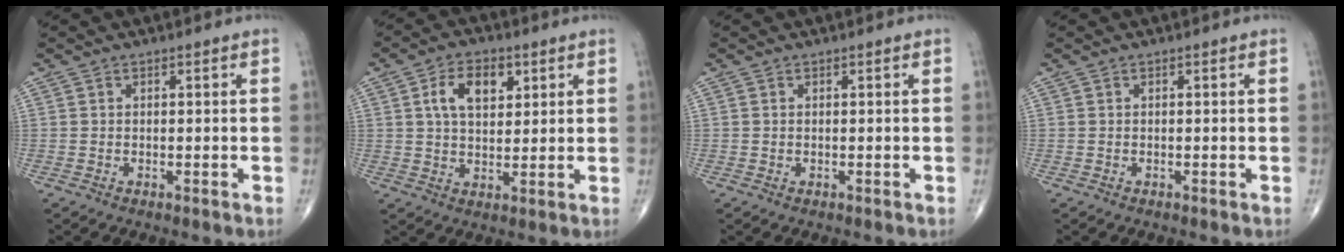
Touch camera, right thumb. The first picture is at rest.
{"total": 8.5, "force": [3.0, 5.1, 6.1], "torque": [-0.087, -0.004, 0.050]}
{"total": 0.0}
{"total": 0.0}